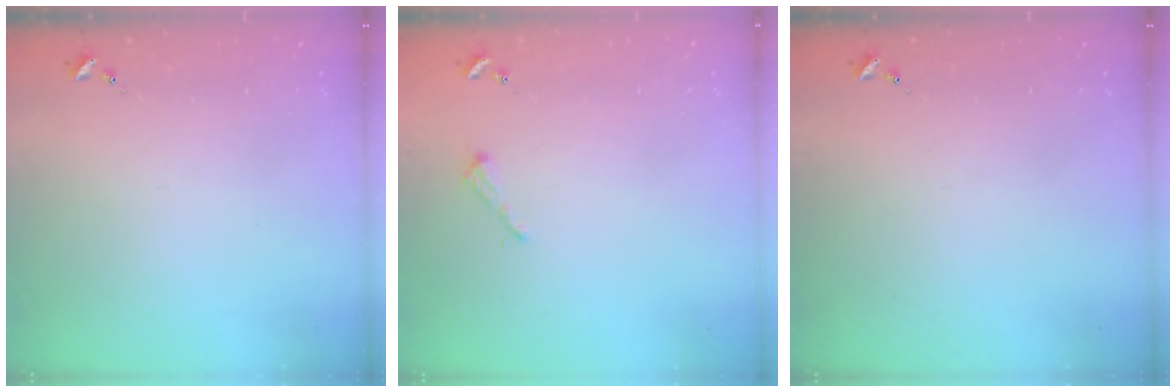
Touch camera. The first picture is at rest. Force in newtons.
{"total": 2.6, "press": 2.6, "slide": 0.3}
{"total": 0.0}